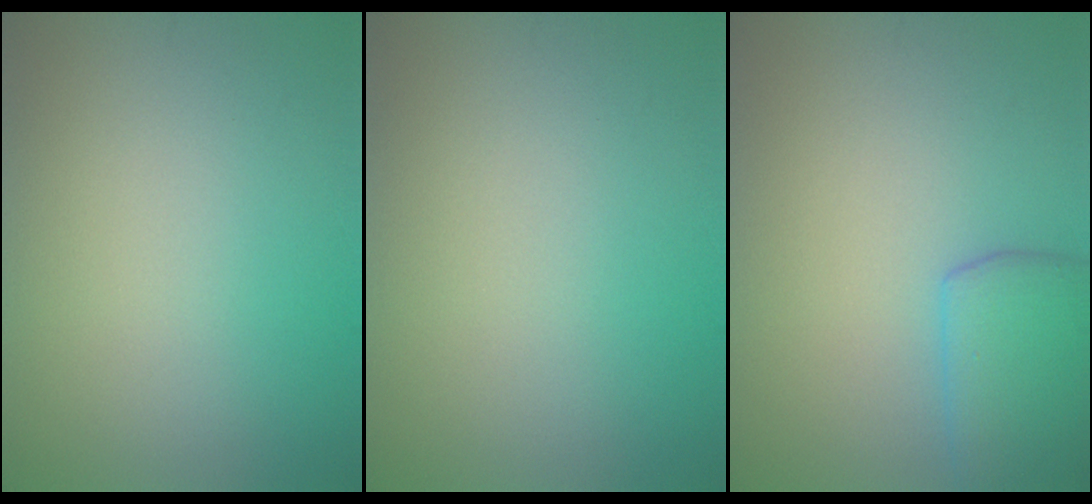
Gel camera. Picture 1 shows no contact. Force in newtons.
{"total": 0.0}
{"total": 3.9, "press": 3.9, "slide": 0.3}